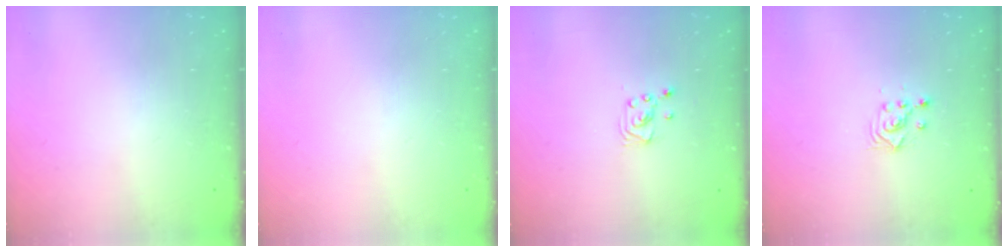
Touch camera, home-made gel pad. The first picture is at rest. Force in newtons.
{"total": 0.0}
{"total": 2.2, "press": 2.2, "slide": 0.2}
{"total": 2.3, "press": 2.3, "slide": 0.2}